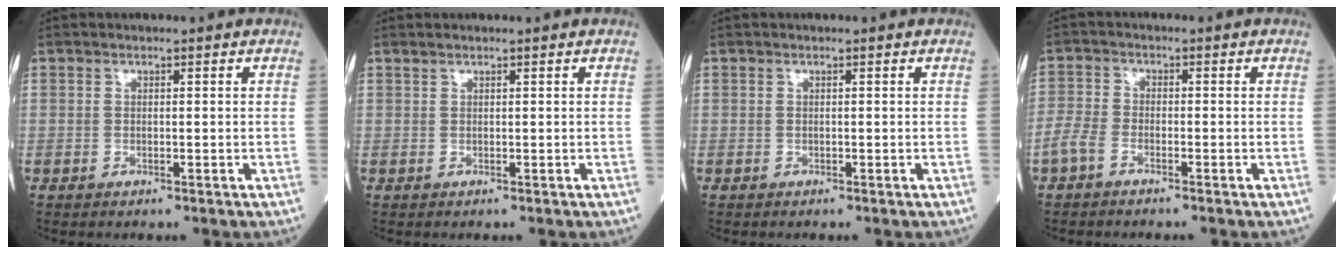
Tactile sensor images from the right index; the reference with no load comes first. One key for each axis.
{"total": 0.0}
{"total": 0.0}
{"total": 3.2, "fx": -2.2, "fy": 1.2, "fz": 1.9, "tx": -0.053, "ty": -0.001, "tz": -0.051}